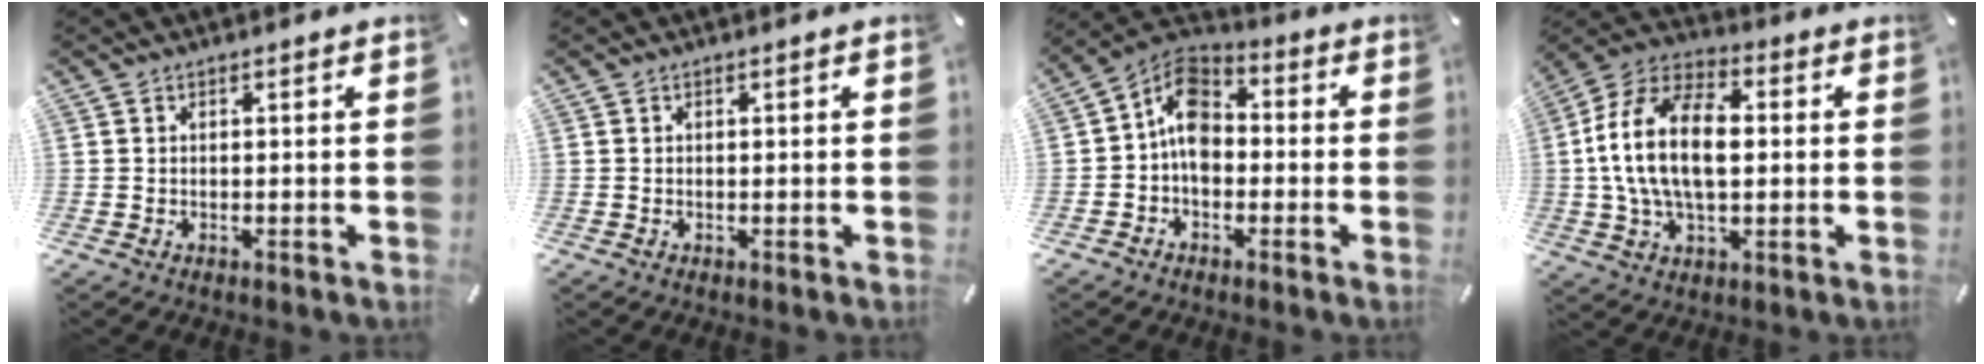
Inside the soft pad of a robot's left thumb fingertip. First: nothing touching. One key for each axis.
{"total": 0.0}
{"total": 9.1, "fx": -1.2, "fy": 6.7, "fz": 6.1, "tx": -0.114, "ty": 0.012, "tz": -0.023}
{"total": 16.5, "fx": 0.0, "fy": 10.2, "fz": 13.0, "tx": -0.287, "ty": 0.010, "tz": -0.003}